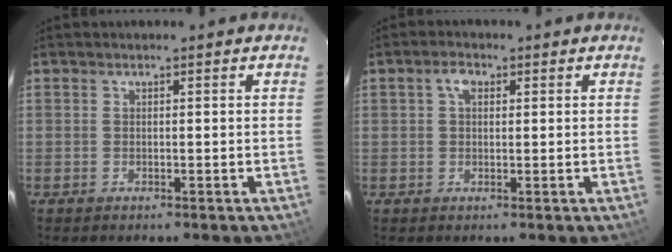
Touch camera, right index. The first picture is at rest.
{"total": 2.6, "force": [0.8, 1.7, 1.8], "torque": [-0.033, 0.011, 0.014]}